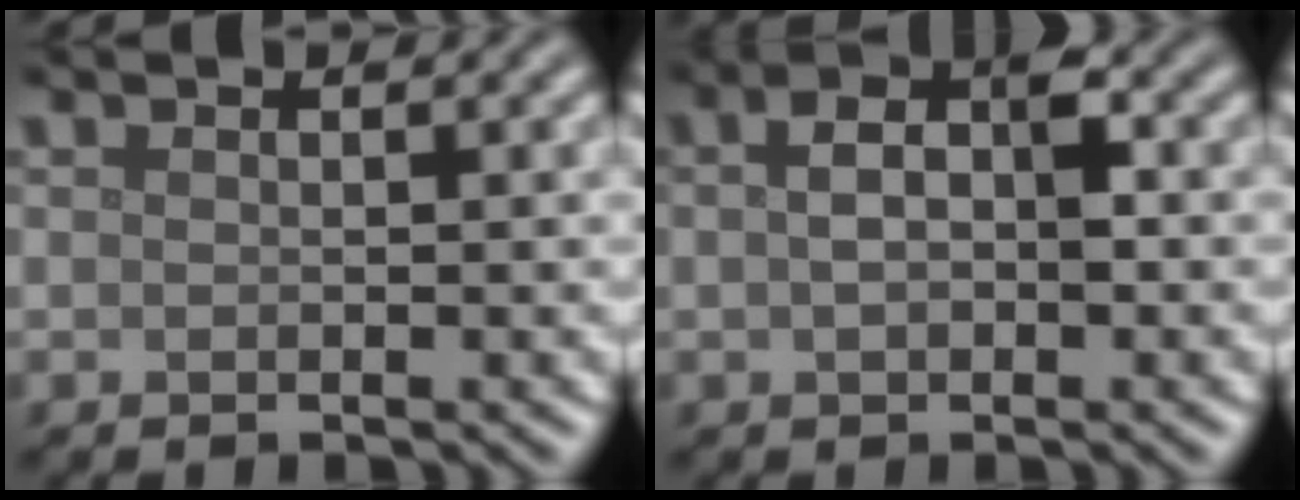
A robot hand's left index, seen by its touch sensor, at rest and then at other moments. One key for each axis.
{"total": 3.8, "fx": 0.4, "fy": 2.1, "fz": 3.2, "tx": -0.061, "ty": 0.007, "tz": 0.002}